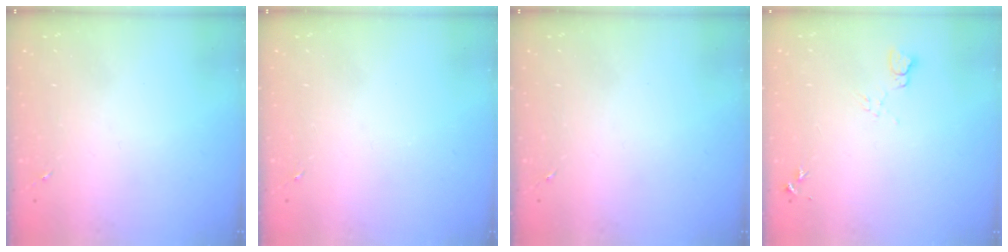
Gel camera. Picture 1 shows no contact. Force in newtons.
{"total": 0.0}
{"total": 0.0}
{"total": 5.9, "press": 5.8, "slide": 0.6}